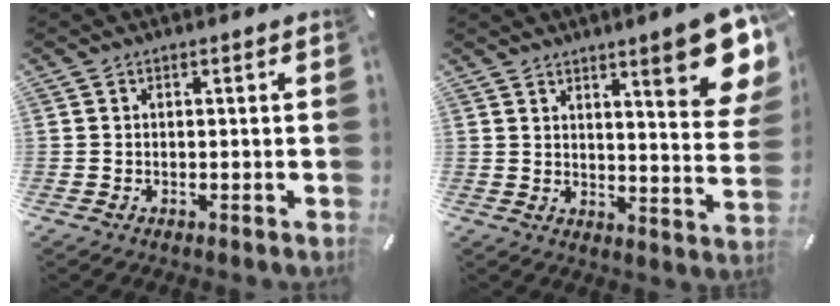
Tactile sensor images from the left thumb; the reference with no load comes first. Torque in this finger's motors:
{"motor_torque": [2.75, 2.27, 1.42, -1.36, 0.06]}